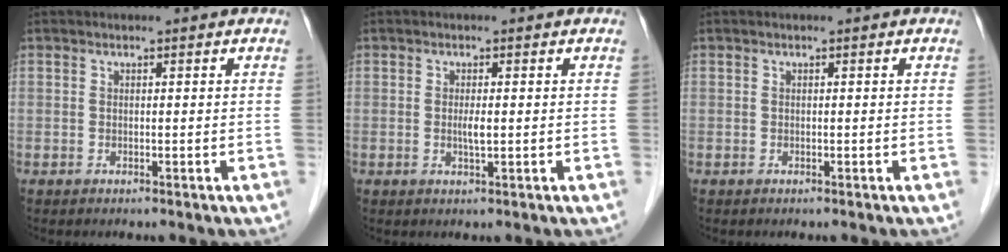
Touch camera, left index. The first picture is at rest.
{"total": 1.5, "force": [-0.3, 0.2, 1.5], "torque": [-0.031, -0.005, -0.005]}
{"total": 0.0}